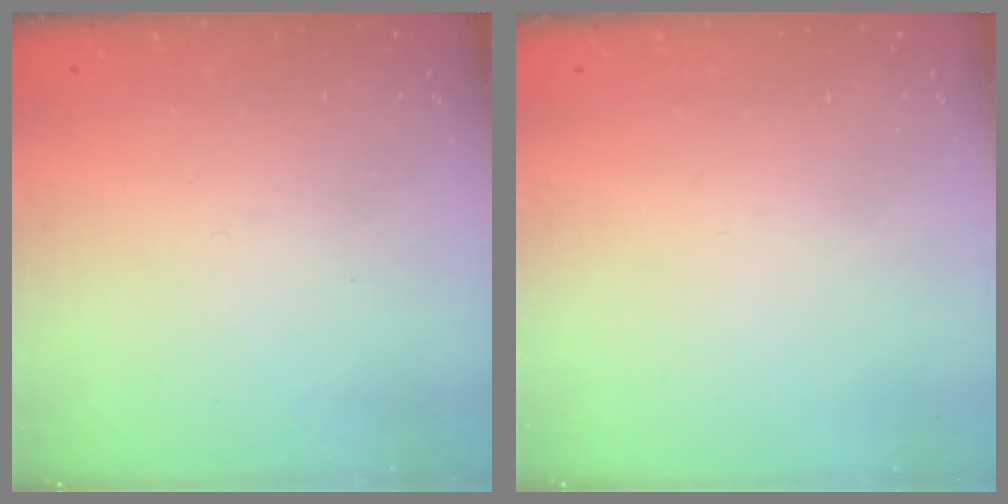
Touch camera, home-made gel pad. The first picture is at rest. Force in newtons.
{"total": 1.5, "press": 1.5, "slide": 0.1}